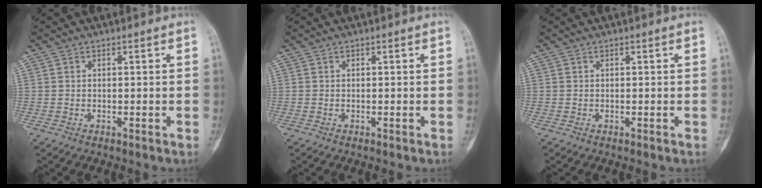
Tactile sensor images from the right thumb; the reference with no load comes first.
{"total": 0.0}
{"total": 0.0}